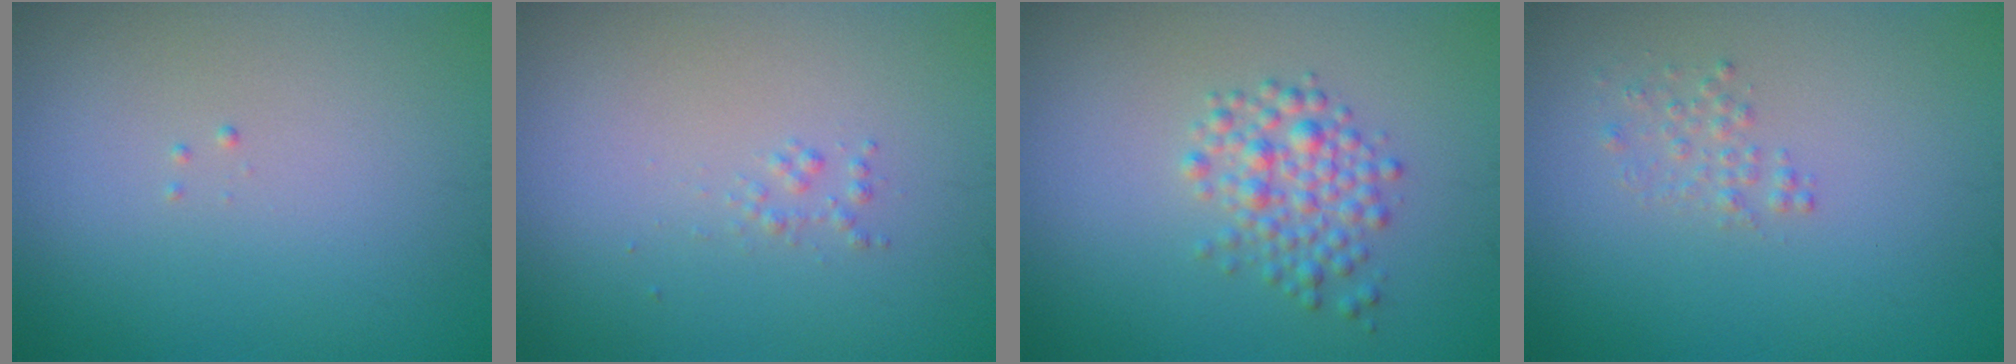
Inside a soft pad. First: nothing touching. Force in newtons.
{"total": 0.7, "press": 0.7, "slide": 0.0}
{"total": 2.8, "press": 2.8, "slide": 0.1}
{"total": 1.1, "press": 1.1, "slide": 0.0}